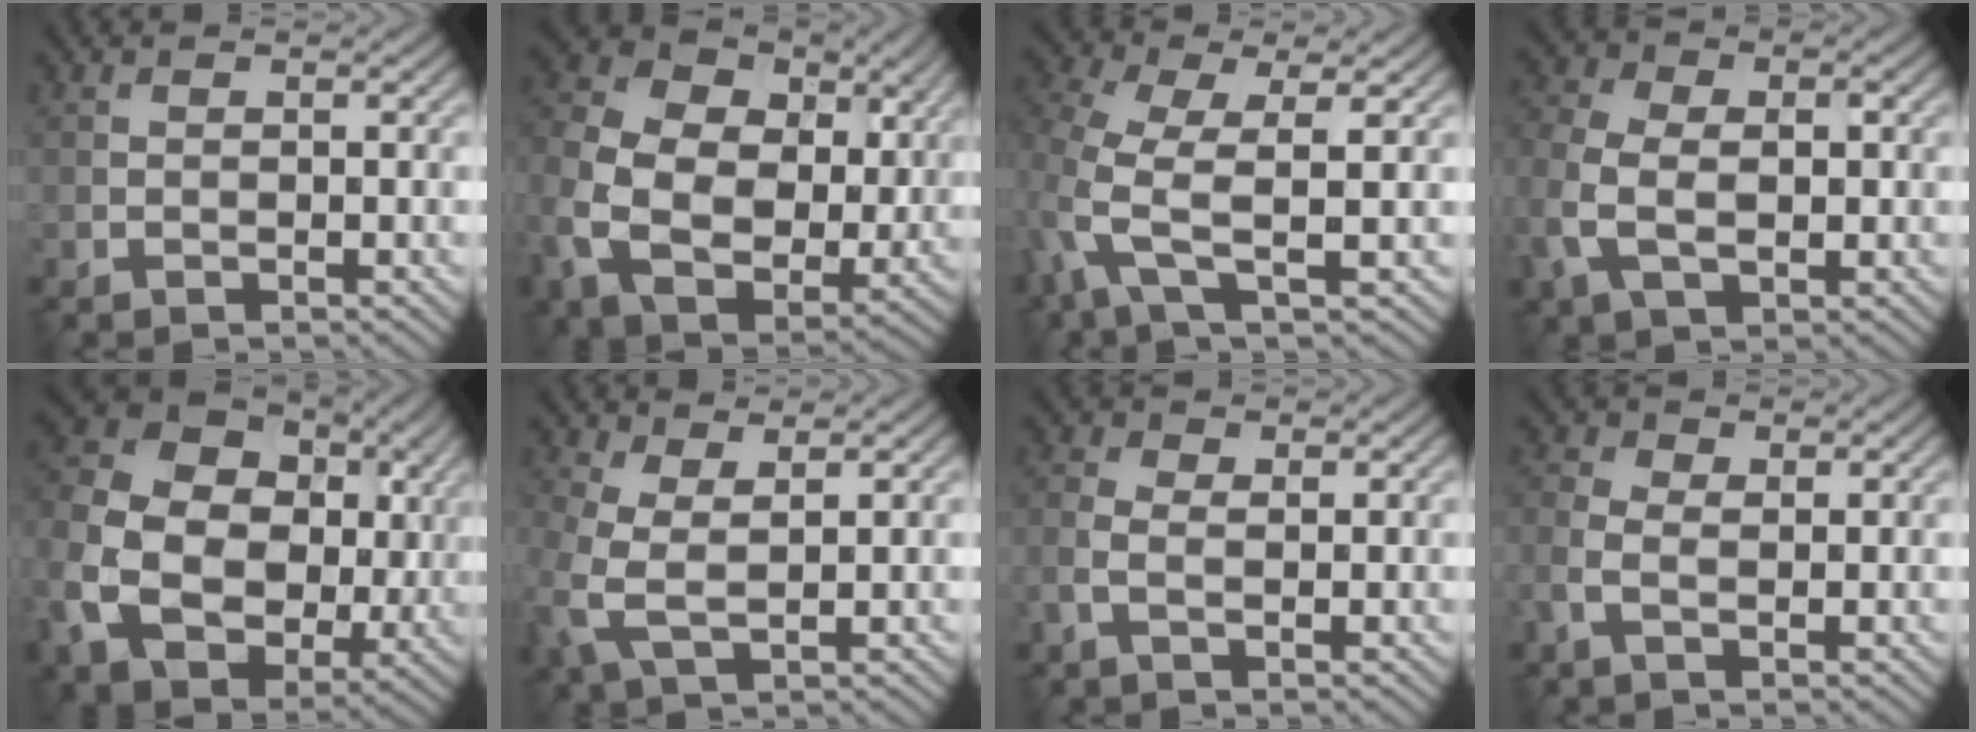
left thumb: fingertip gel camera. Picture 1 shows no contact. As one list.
[{"total": 14.1, "force": [1.2, 11.0, 8.7], "torque": [-0.225, -0.006, 0.023]}, {"total": 6.3, "force": [0.7, 2.2, 5.9], "torque": [-0.142, 0.002, 0.005]}, {"total": 8.3, "force": [-1.2, 5.4, 6.1], "torque": [-0.153, -0.003, -0.025]}, {"total": 16.1, "force": [-0.7, 12.7, 9.8], "torque": [-0.244, -0.012, -0.013]}, {"total": 6.0, "force": [0.2, 3.4, 4.9], "torque": [-0.147, -0.004, 0.004]}, {"total": 2.7, "force": [-0.1, 1.5, 2.2], "torque": [-0.062, 0.005, -0.007]}, {"total": 3.2, "force": [-0.2, 1.9, 2.6], "torque": [-0.073, 0.005, -0.012]}]